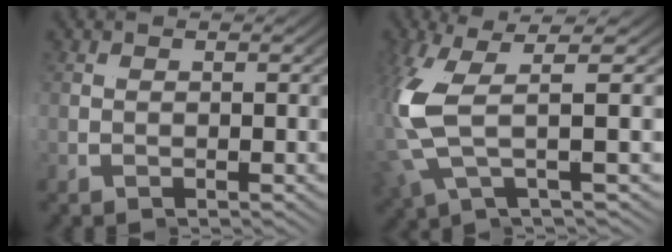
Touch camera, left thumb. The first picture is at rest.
{"total": 4.0, "force": [1.2, -1.0, 3.7], "torque": [-0.114, 0.017, 0.025]}